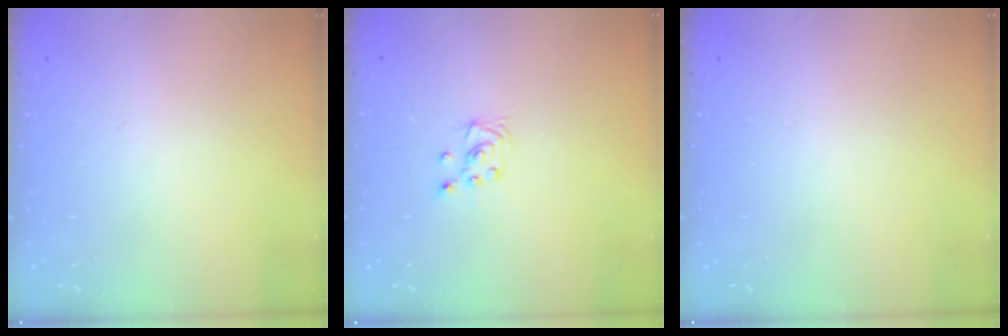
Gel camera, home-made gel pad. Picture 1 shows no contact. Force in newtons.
{"total": 2.0, "press": 2.0, "slide": 0.2}
{"total": 0.0}